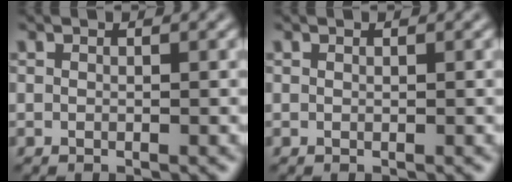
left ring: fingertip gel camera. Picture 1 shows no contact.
{"total": 0.0}